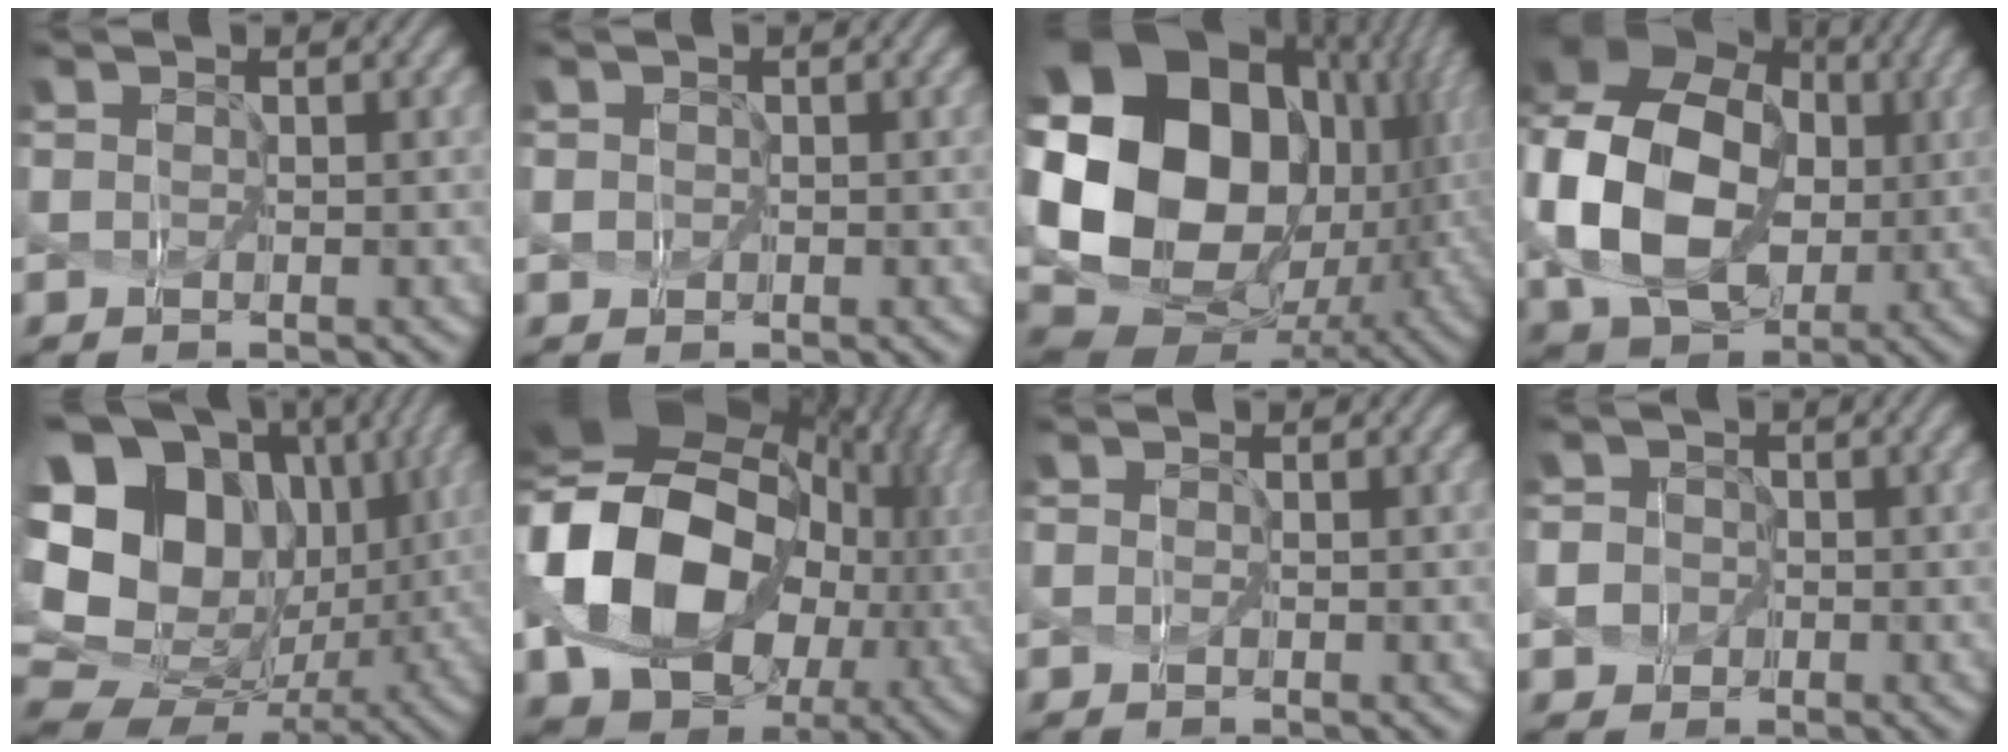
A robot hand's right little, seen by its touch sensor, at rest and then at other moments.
{"total": 1.8, "force": [0.2, 1.7, 0.7], "torque": [0.002, 0.018, -0.018]}
{"total": 19.9, "force": [2.7, 14.7, 13.2], "torque": [-0.296, -0.005, 0.096]}
{"total": 13.8, "force": [0.5, 10.7, 8.8], "torque": [-0.205, -0.009, 0.017]}
{"total": 21.9, "force": [5.4, 18.1, 11.0], "torque": [-0.260, 0.033, 0.093]}
{"total": 17.1, "force": [-0.1, 13.3, 10.8], "torque": [-0.233, -0.014, 0.022]}
{"total": 0.0}
{"total": 5.7, "force": [-2.1, 5.2, 1.2], "torque": [-0.044, -0.004, -0.057]}